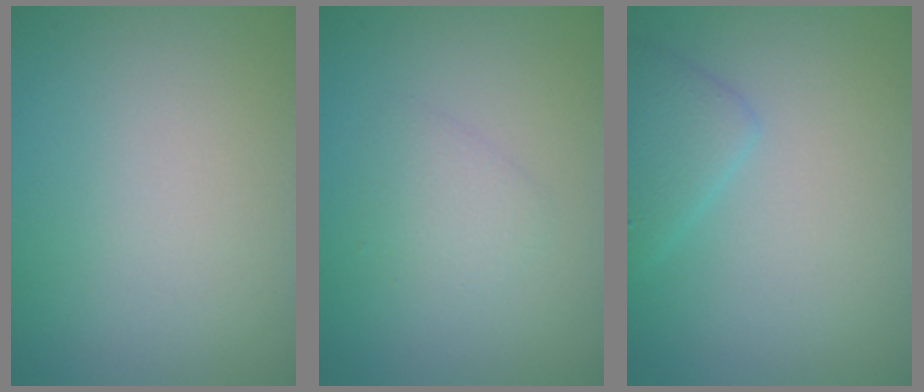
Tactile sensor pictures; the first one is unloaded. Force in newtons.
{"total": 1.6, "press": 1.6, "slide": 0.1}
{"total": 2.4, "press": 2.4, "slide": 0.1}